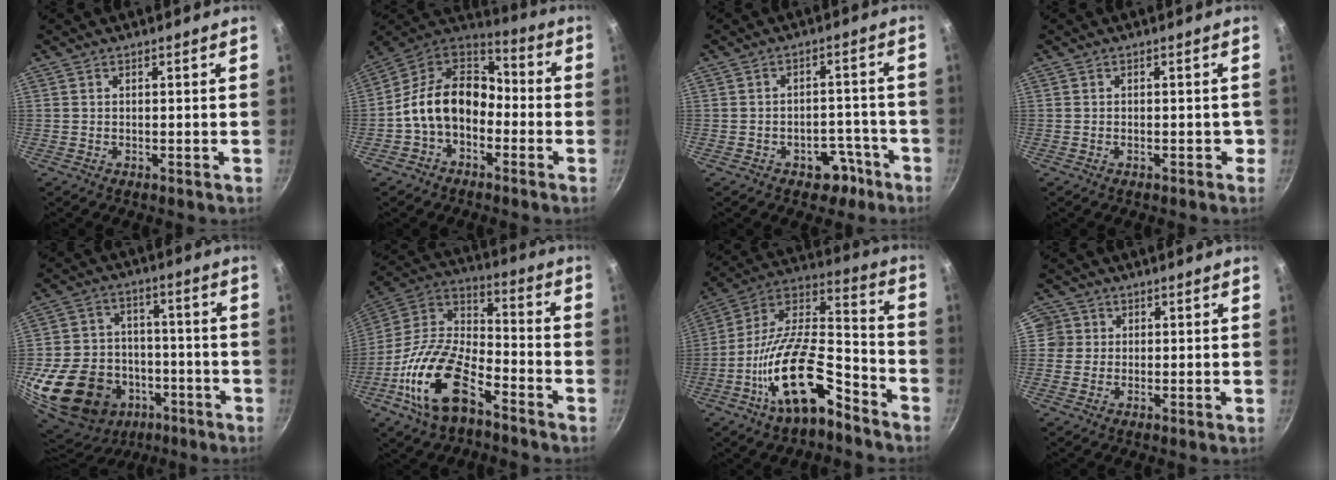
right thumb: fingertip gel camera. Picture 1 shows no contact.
{"total": 15.3, "force": [-3.4, 11.0, 10.1], "torque": [-0.142, 0.057, -0.084]}
{"total": 5.8, "force": [-3.3, 4.1, 2.4], "torque": [0.001, 0.042, -0.029]}
{"total": 1.8, "force": [-0.6, 1.2, 1.1], "torque": [0.005, 0.016, -0.006]}
{"total": 25.1, "force": [-9.4, 19.6, 12.4], "torque": [-0.244, 0.049, -0.137]}
{"total": 20.3, "force": [-10.2, 9.9, 14.5], "torque": [-0.256, 0.062, -0.213]}
{"total": 21.0, "force": [-10.8, 8.7, 15.8], "torque": [-0.259, 0.073, -0.206]}
{"total": 3.8, "force": [0.5, 3.8, 0.5], "torque": [0.027, 0.002, 0.000]}